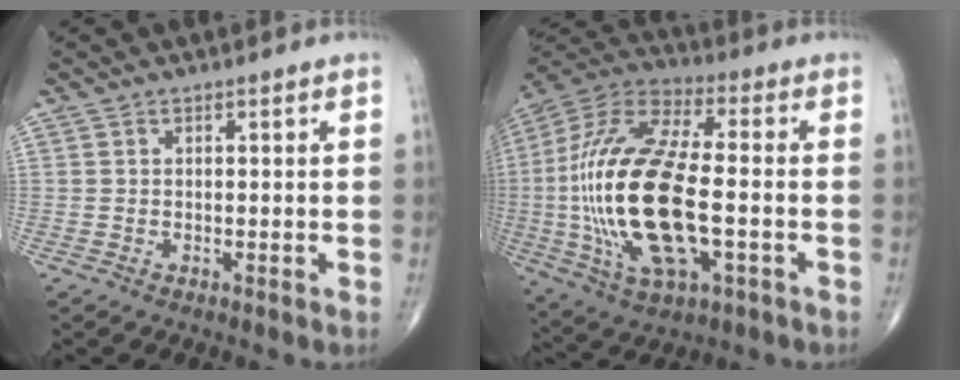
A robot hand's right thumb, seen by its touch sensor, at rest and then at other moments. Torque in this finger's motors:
{"motor_torque": [2.57, 2.43, 2.78, -0.01, 1.05]}